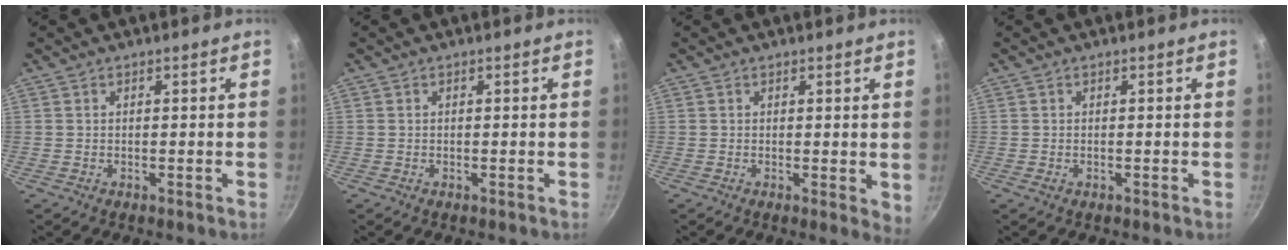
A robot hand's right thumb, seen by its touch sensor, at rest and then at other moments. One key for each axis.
{"total": 0.0}
{"total": 2.8, "fx": 0.5, "fy": 1.4, "fz": 2.4, "tx": -0.026, "ty": -0.006, "tz": 0.006}
{"total": 0.5, "fx": -0.2, "fy": 0.3, "fz": 0.4, "tx": -0.006, "ty": 0.001, "tz": -0.003}